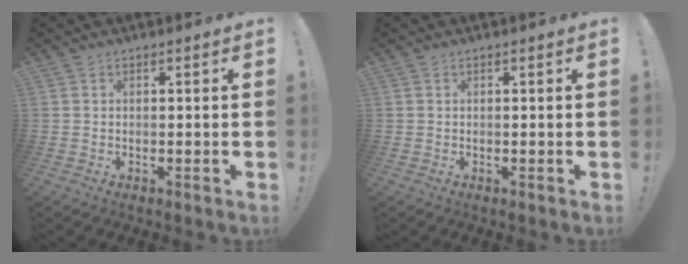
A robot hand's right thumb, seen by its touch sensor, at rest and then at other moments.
{"total": 0.0}